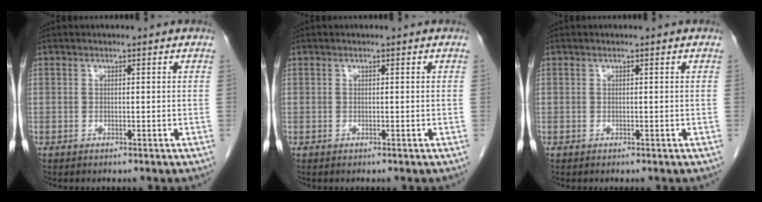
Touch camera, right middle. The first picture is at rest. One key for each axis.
{"total": 0.0}
{"total": 0.0}